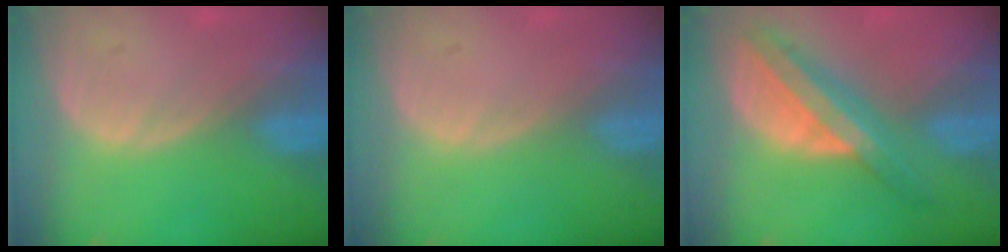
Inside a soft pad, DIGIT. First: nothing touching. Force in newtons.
{"total": 0.0}
{"total": 8.3, "press": 7.0, "slide": 4.4}